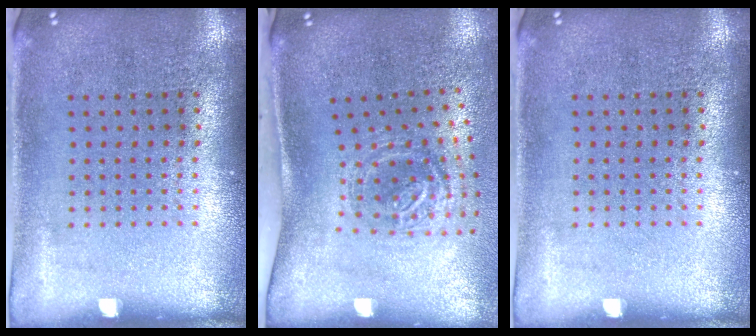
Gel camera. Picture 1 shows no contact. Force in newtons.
{"total": 1.8, "press": 1.2, "slide": 1.4}
{"total": 0.0}